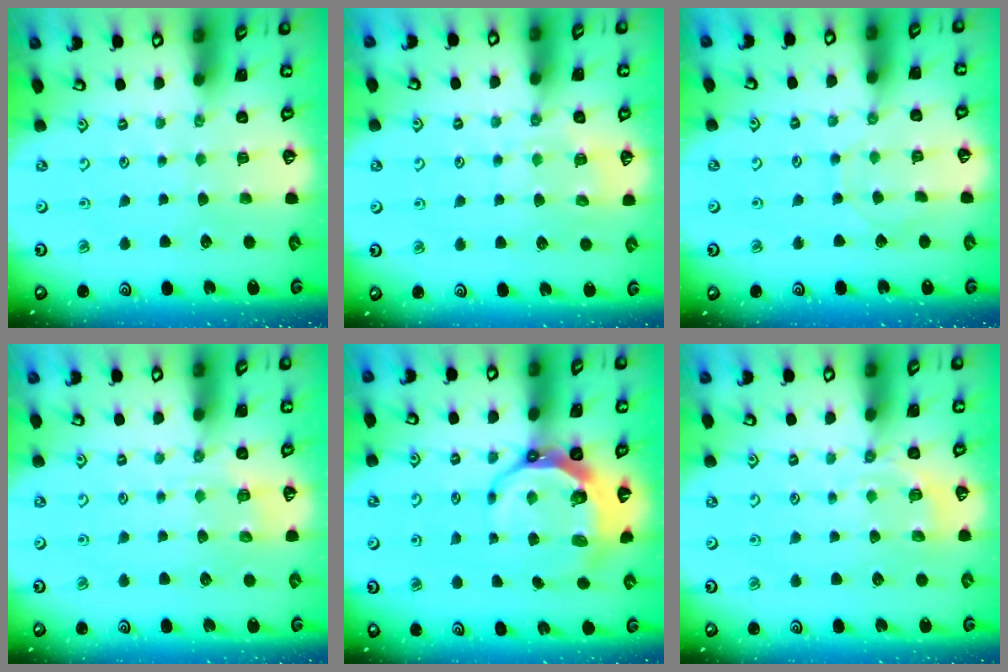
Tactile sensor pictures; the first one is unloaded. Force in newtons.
{"total": 7.8, "press": 7.8, "slide": 0.5}
{"total": 5.6, "press": 5.5, "slide": 0.6}
{"total": 4.8, "press": 4.6, "slide": 1.3}
{"total": 7.9, "press": 6.8, "slide": 4.0}
{"total": 5.0, "press": 4.7, "slide": 1.8}